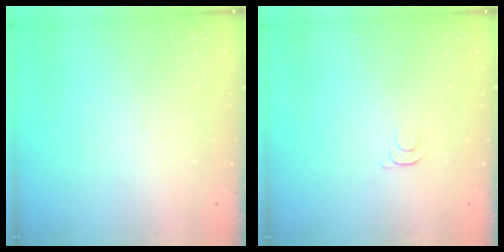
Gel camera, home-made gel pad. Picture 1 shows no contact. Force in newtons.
{"total": 3.6, "press": 3.5, "slide": 0.8}